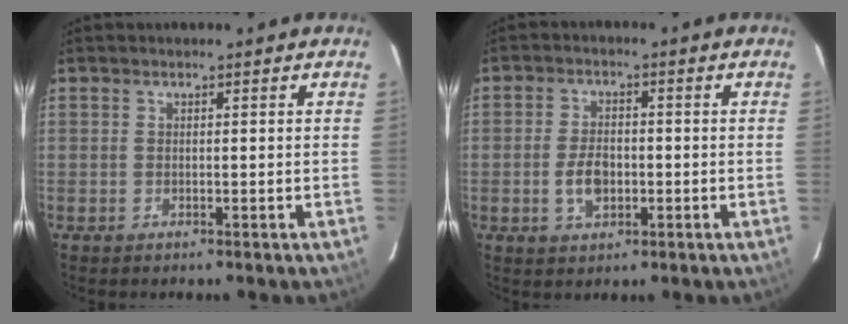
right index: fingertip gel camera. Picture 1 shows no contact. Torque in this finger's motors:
{"motor_torque": [1.22, 0.07, 0.49, 0.03]}